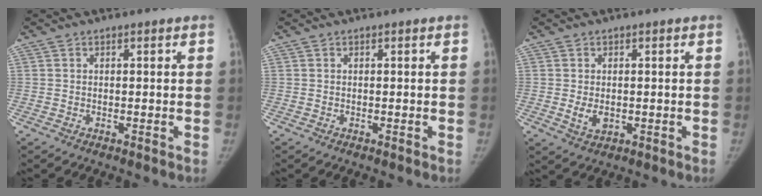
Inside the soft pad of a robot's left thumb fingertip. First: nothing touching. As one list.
[{"total": 0.0}, {"total": 3.2, "force": [-0.4, 2.3, 2.2], "torque": [-0.034, -0.005, 0.001]}]